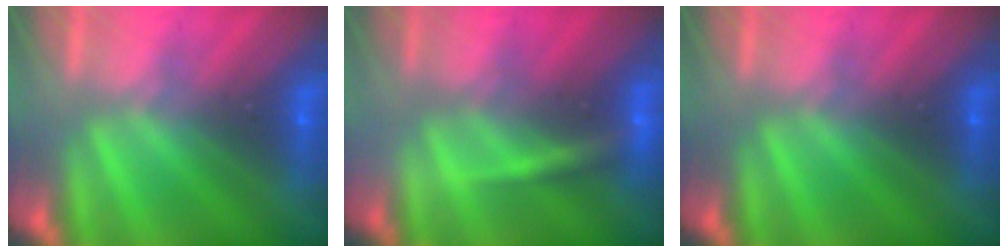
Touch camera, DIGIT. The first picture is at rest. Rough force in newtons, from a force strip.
{"total": 2.9}
{"total": 0.0}